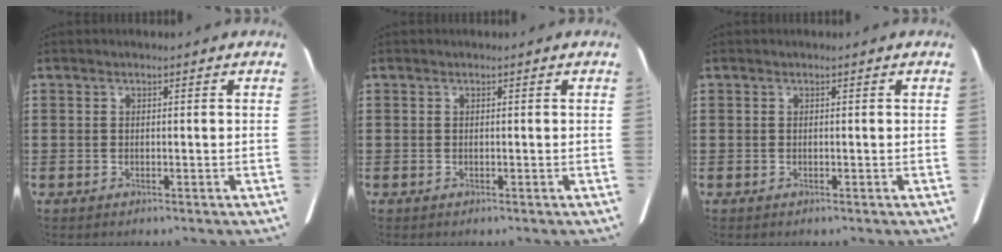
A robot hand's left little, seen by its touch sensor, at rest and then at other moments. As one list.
[{"total": 0.0}, {"total": 0.0}]